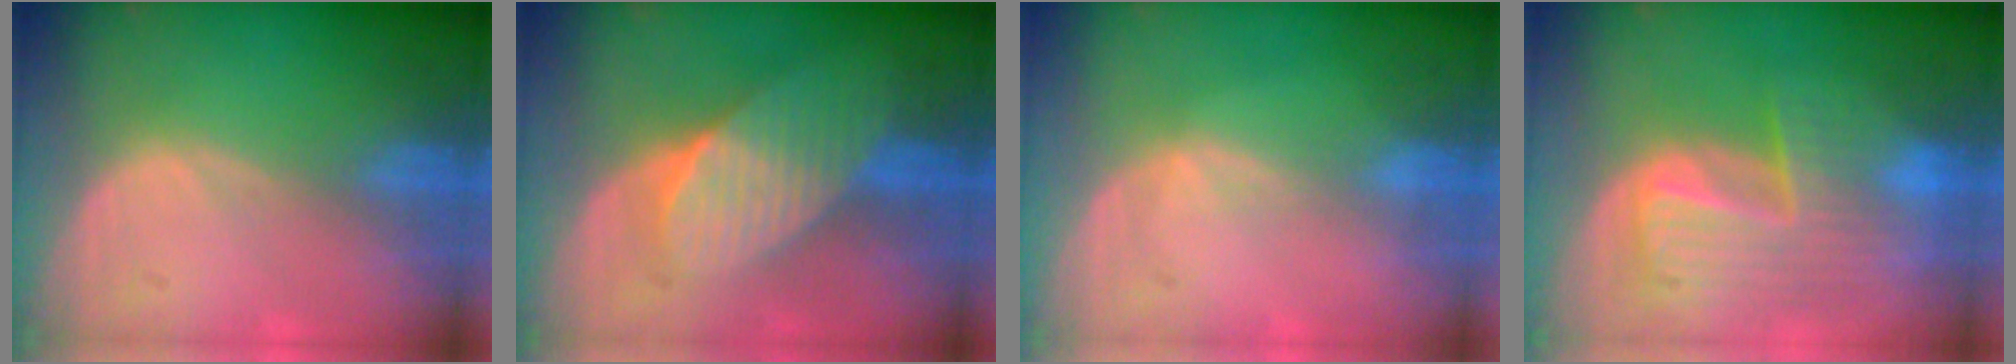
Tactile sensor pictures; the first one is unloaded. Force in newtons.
{"total": 7.7, "press": 6.9, "slide": 3.5}
{"total": 0.9, "press": 0.8, "slide": 0.2}
{"total": 9.9, "press": 8.6, "slide": 5.0}